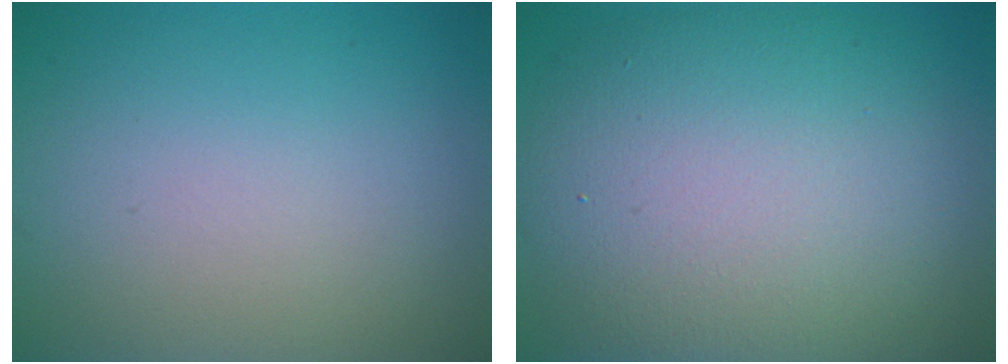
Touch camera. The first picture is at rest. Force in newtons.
{"total": 12.1, "press": 12.1, "slide": 0.4}